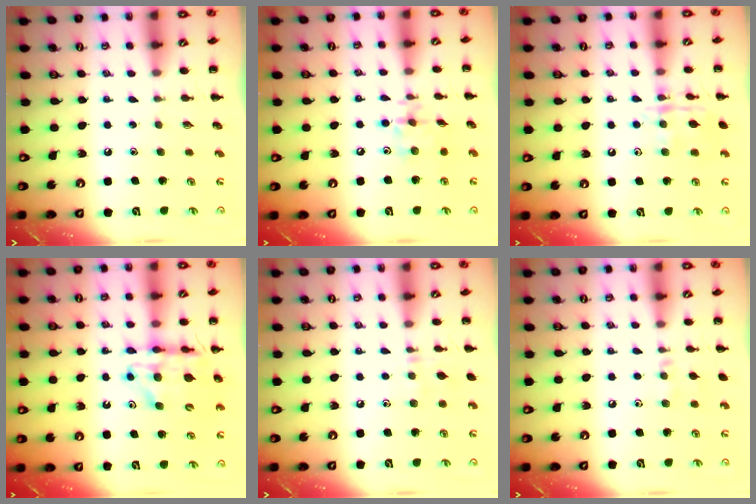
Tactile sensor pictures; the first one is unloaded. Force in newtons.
{"total": 7.6, "press": 7.5, "slide": 0.6}
{"total": 11.1, "press": 11.1, "slide": 0.6}
{"total": 13.9, "press": 13.4, "slide": 3.7}
{"total": 5.8, "press": 5.7, "slide": 1.2}
{"total": 7.0, "press": 6.7, "slide": 1.9}